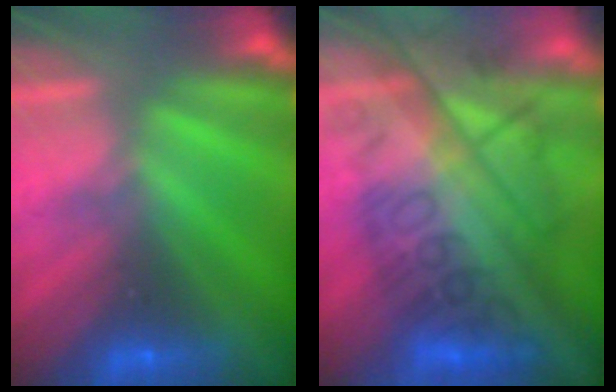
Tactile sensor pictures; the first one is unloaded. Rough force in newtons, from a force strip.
{"total": 9.7}